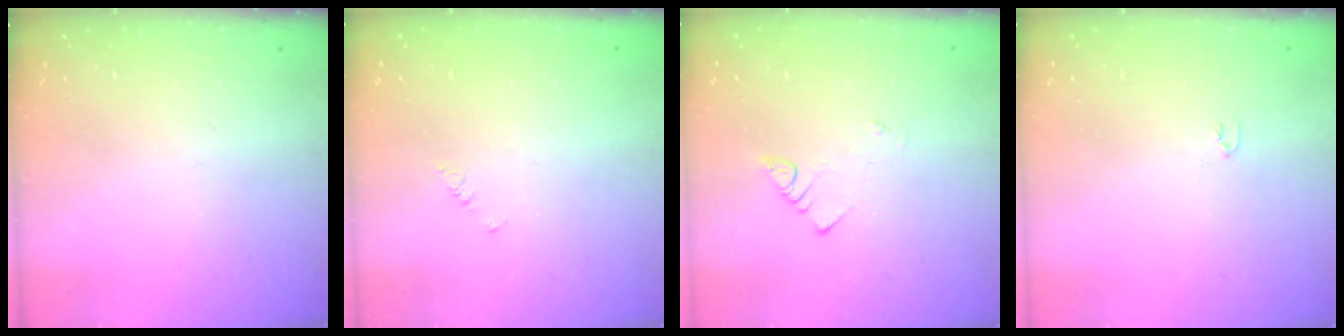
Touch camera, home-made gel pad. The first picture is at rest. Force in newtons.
{"total": 1.1, "press": 1.1, "slide": 0.1}
{"total": 1.9, "press": 1.9, "slide": 0.2}
{"total": 2.9, "press": 2.9, "slide": 0.4}